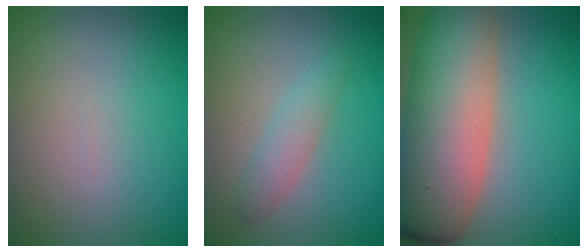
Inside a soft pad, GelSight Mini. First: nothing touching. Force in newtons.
{"total": 1.8, "press": 1.8, "slide": 0.0}
{"total": 11.7, "press": 11.7, "slide": 0.5}